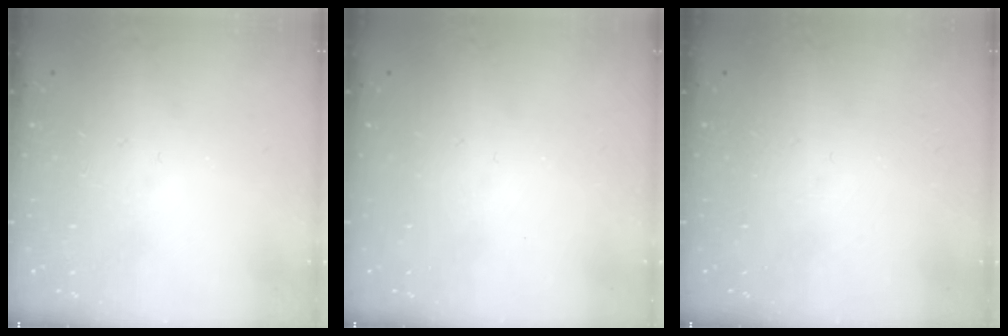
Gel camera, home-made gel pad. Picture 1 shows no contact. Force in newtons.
{"total": 0.0}
{"total": 0.0}